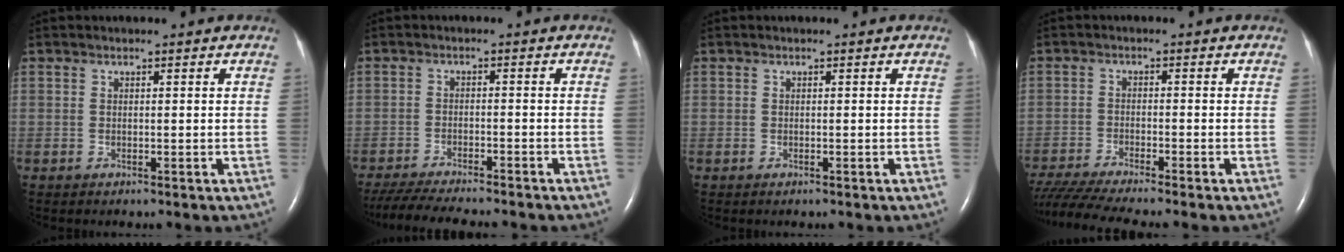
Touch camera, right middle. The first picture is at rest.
{"total": 13.3, "force": [-11.7, 1.5, 6.1], "torque": [-0.099, -0.024, -0.172]}
{"total": 0.0}
{"total": 10.3, "force": [-9.1, -0.9, 4.7], "torque": [-0.076, -0.025, -0.154]}